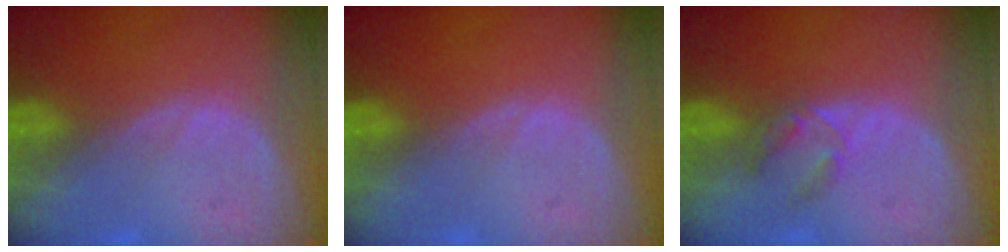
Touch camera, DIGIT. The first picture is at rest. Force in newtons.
{"total": 0.0}
{"total": 2.9, "press": 2.7, "slide": 1.0}